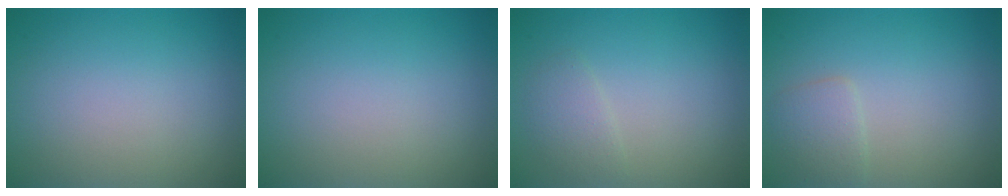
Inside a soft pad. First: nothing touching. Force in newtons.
{"total": 0.0}
{"total": 1.5, "press": 1.5, "slide": 0.1}
{"total": 1.8, "press": 1.8, "slide": 0.0}